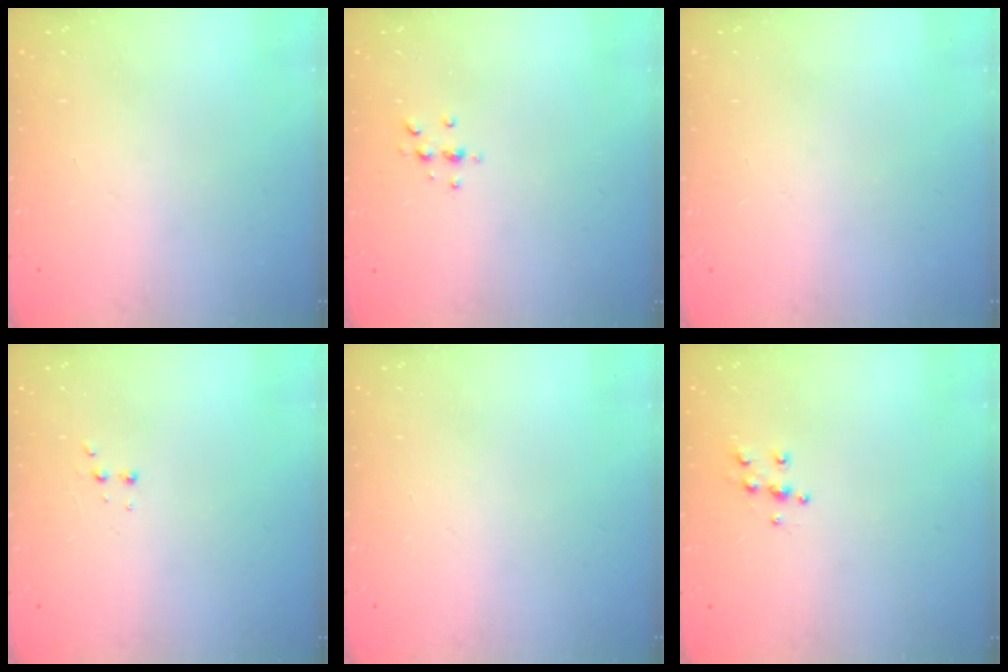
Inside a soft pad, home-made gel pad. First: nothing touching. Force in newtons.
{"total": 4.3, "press": 4.3, "slide": 0.6}
{"total": 0.0}
{"total": 2.9, "press": 2.7, "slide": 1.0}
{"total": 0.0}
{"total": 5.7, "press": 5.7, "slide": 0.6}